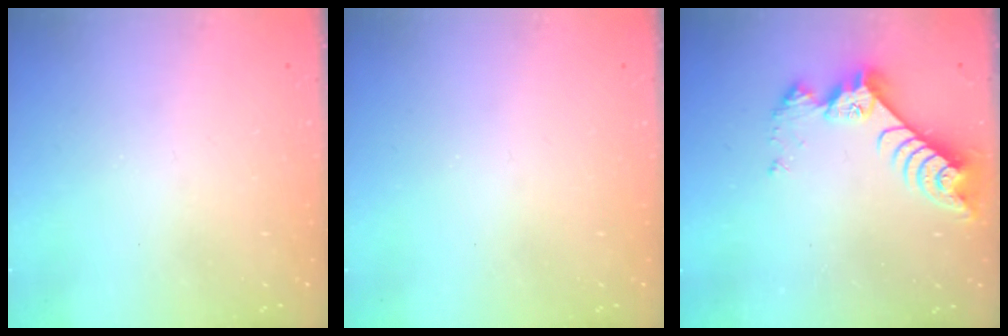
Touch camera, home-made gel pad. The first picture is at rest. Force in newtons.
{"total": 0.0}
{"total": 9.4, "press": 9.3, "slide": 0.8}